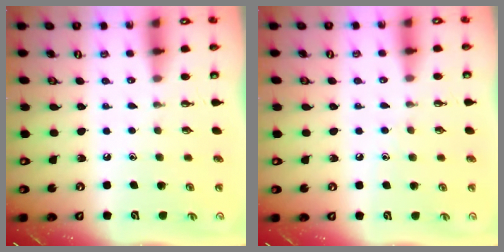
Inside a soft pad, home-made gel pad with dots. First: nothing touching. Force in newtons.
{"total": 5.3, "press": 5.2, "slide": 0.6}